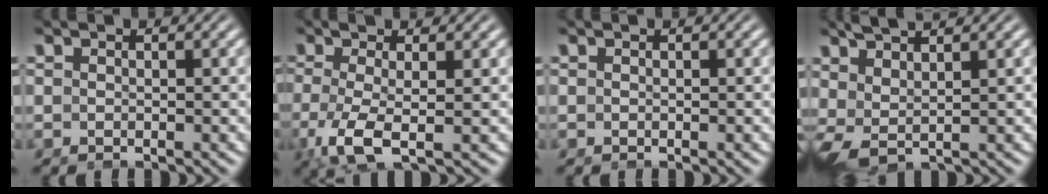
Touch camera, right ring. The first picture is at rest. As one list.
[{"total": 4.6, "force": [-1.4, 1.2, 4.2], "torque": [-0.101, -0.021, -0.018]}, {"total": 0.0}, {"total": 4.2, "force": [1.3, 2.9, 2.7], "torque": [-0.078, 0.001, 0.020]}]